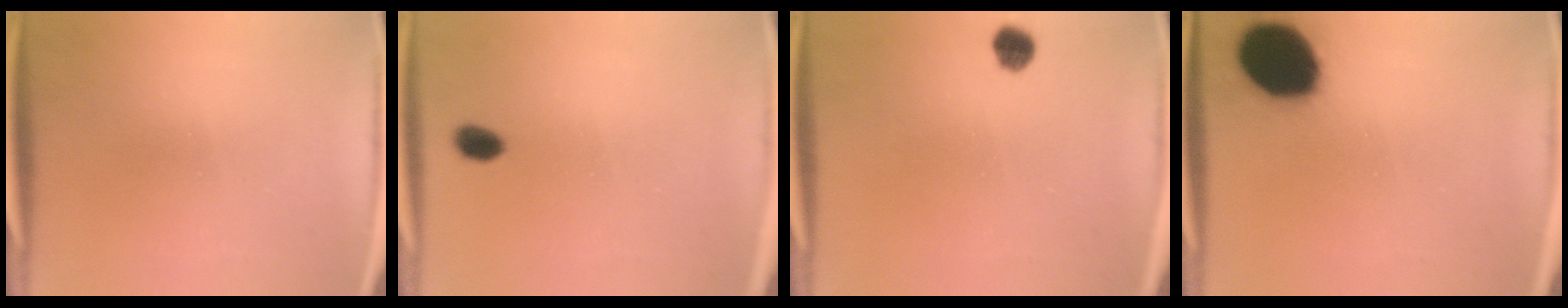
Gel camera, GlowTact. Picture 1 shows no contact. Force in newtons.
{"total": 2.7}
{"total": 3.1}
{"total": 18.1}